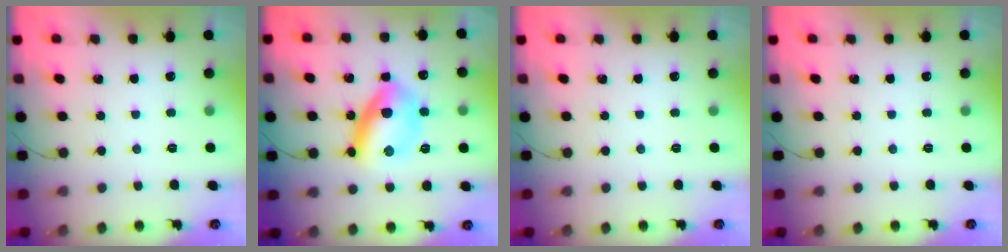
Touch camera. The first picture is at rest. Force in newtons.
{"total": 12.4, "press": 12.4, "slide": 0.2}
{"total": 0.0}
{"total": 0.0}